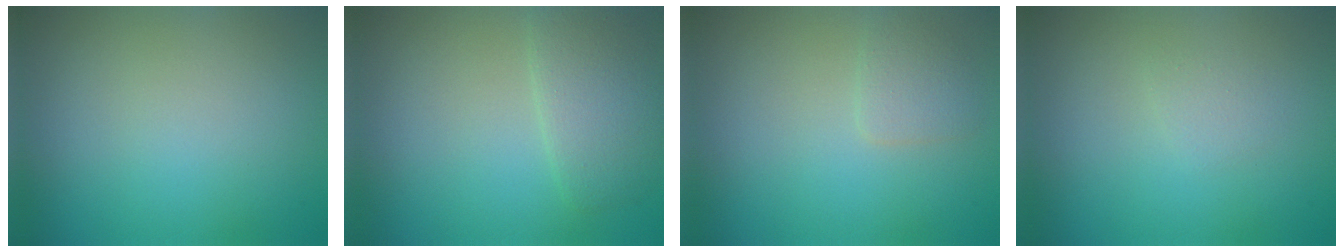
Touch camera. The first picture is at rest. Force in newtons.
{"total": 3.3, "press": 3.3, "slide": 0.1}
{"total": 1.6, "press": 1.6, "slide": 0.1}
{"total": 0.9, "press": 0.9, "slide": 0.1}